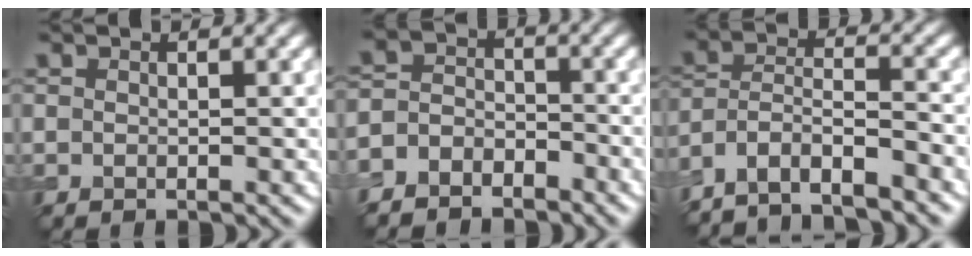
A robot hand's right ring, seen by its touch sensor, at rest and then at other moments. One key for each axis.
{"total": 4.6, "fx": -3.7, "fy": 2.7, "fz": 0.8, "tx": 0.001, "ty": 0.003, "tz": -0.072}
{"total": 6.5, "fx": -5.8, "fy": 1.4, "fz": 2.7, "tx": -0.051, "ty": -0.002, "tz": -0.108}